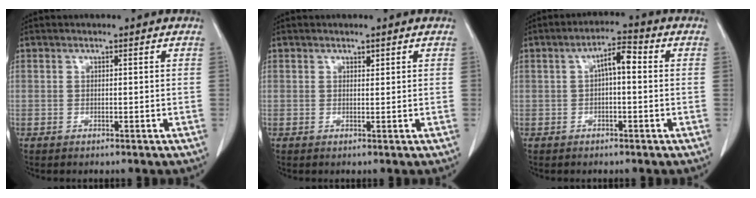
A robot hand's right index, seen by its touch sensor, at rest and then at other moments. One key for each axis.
{"total": 0.6, "fx": 0.4, "fy": 0.2, "fz": 0.3, "tx": -0.004, "ty": -0.004, "tz": 0.006}
{"total": 4.5, "fx": 0.4, "fy": 1.3, "fz": 4.2, "tx": -0.072, "ty": 0.020, "tz": 0.004}